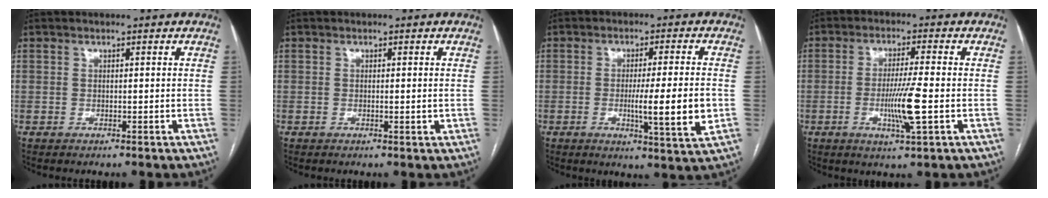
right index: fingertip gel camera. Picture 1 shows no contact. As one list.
[{"total": 1.2, "force": [-0.1, 0.2, 1.2], "torque": [-0.019, -0.004, 0.000]}, {"total": 9.5, "force": [-1.6, -0.5, 9.3], "torque": [-0.146, -0.020, -0.029]}, {"total": 7.3, "force": [-1.7, -0.4, 7.1], "torque": [-0.133, -0.015, -0.031]}]